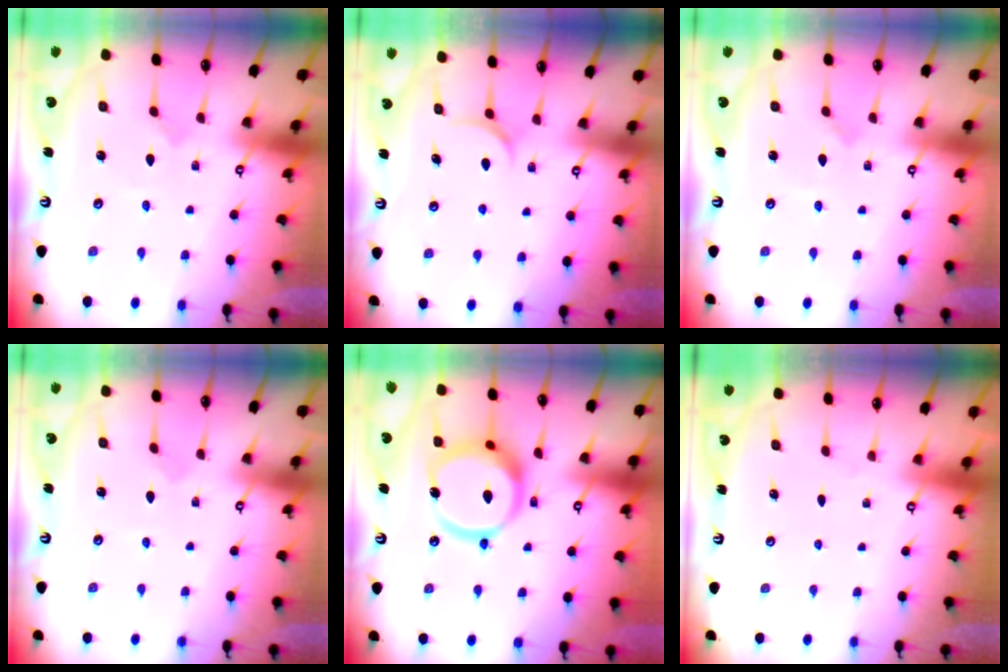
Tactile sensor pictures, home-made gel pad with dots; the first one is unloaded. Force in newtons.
{"total": 7.2, "press": 7.2, "slide": 0.2}
{"total": 1.4, "press": 1.4, "slide": 0.1}
{"total": 1.8, "press": 1.8, "slide": 0.1}
{"total": 15.8, "press": 15.7, "slide": 2.0}
{"total": 0.0}